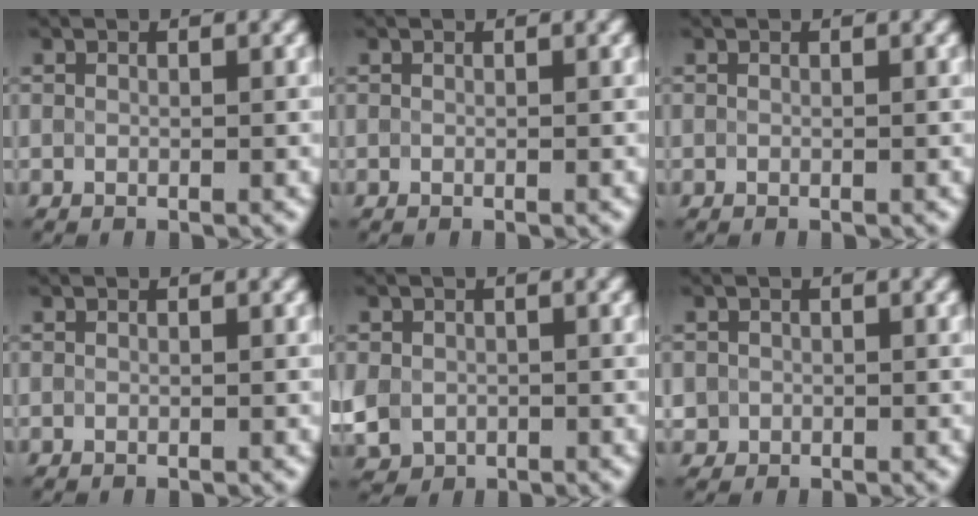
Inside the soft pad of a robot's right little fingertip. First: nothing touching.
{"total": 0.0}
{"total": 0.0}
{"total": 0.0}
{"total": 3.3, "force": [-0.4, 3.0, 1.5], "torque": [-0.034, -0.005, -0.006]}
{"total": 1.1, "force": [0.0, 1.1, 0.0], "torque": [0.011, 0.000, -0.002]}